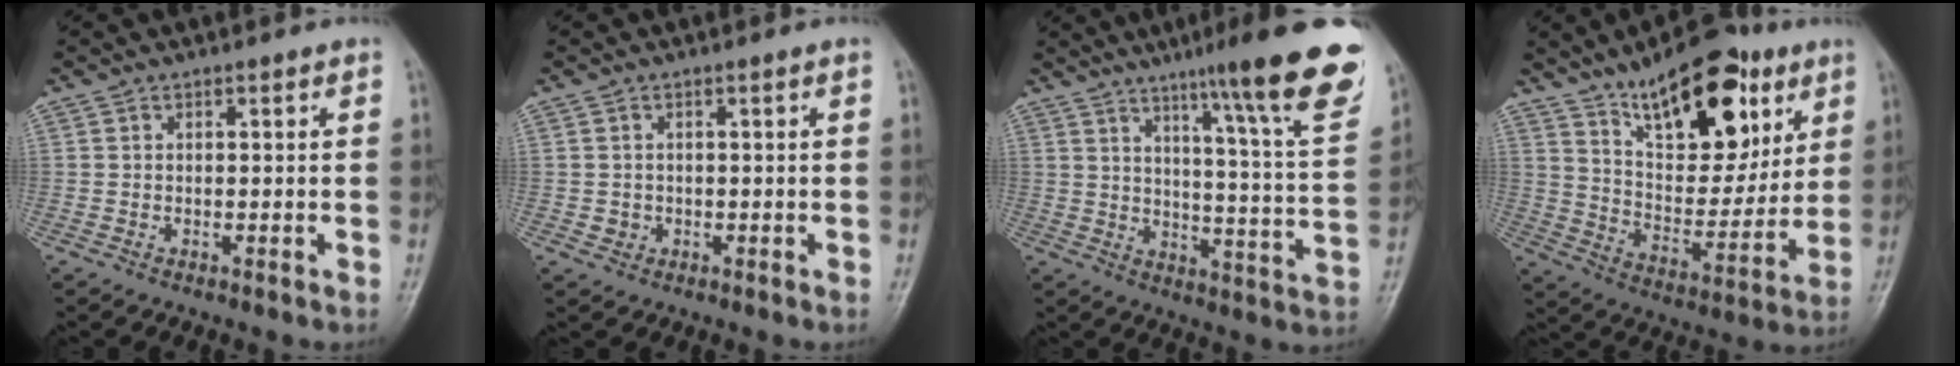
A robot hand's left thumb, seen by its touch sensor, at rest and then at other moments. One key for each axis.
{"total": 1.3, "fx": -0.3, "fy": 1.2, "fz": 0.4, "tx": -0.003, "ty": 0.002, "tz": 0.001}
{"total": 21.0, "fx": 13.7, "fy": 1.5, "fz": 15.8, "tx": -0.190, "ty": -0.065, "tz": 0.181}
{"total": 20.6, "fx": 11.4, "fy": 9.2, "fz": 14.5, "tx": -0.172, "ty": -0.052, "tz": 0.190}